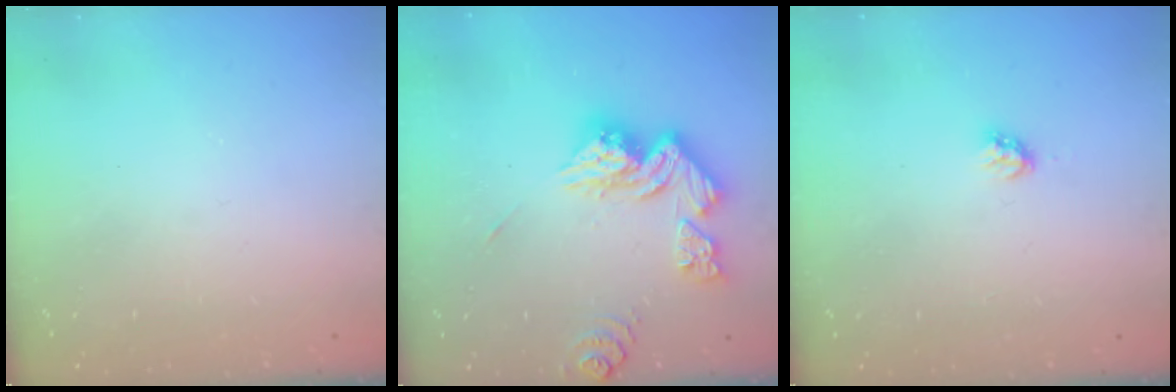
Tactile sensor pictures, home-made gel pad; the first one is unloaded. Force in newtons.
{"total": 14.6, "press": 14.5, "slide": 1.5}
{"total": 2.8, "press": 2.8, "slide": 0.2}